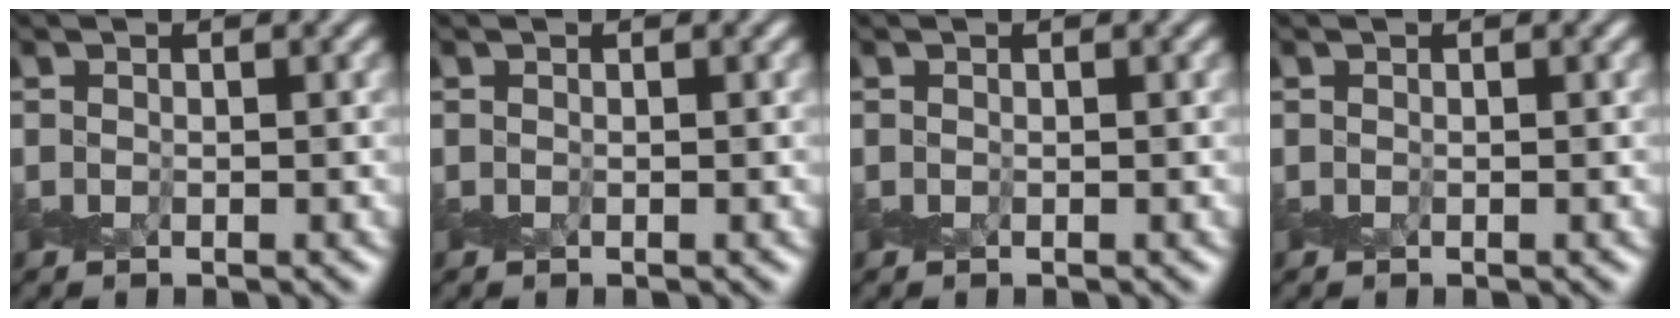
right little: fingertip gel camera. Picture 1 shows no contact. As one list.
[{"total": 0.0}, {"total": 0.0}, {"total": 0.0}]